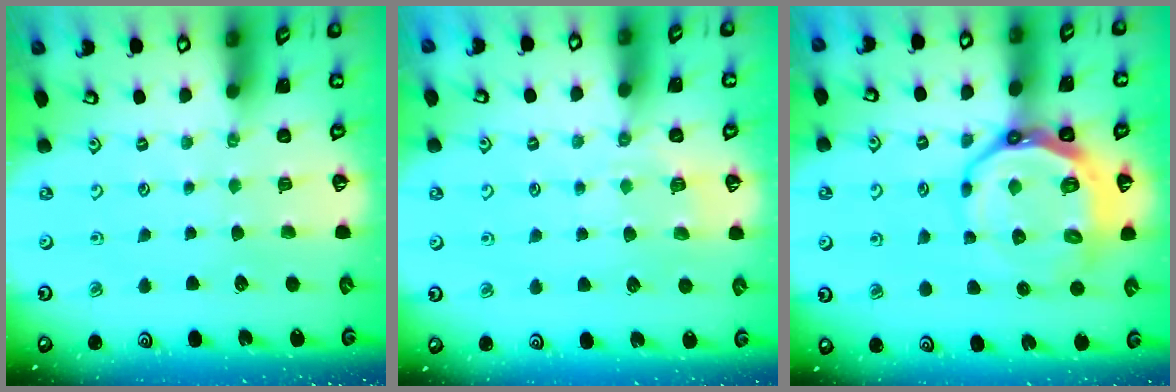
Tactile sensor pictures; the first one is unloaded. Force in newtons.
{"total": 4.5, "press": 4.4, "slide": 1.1}
{"total": 15.2, "press": 14.7, "slide": 3.8}